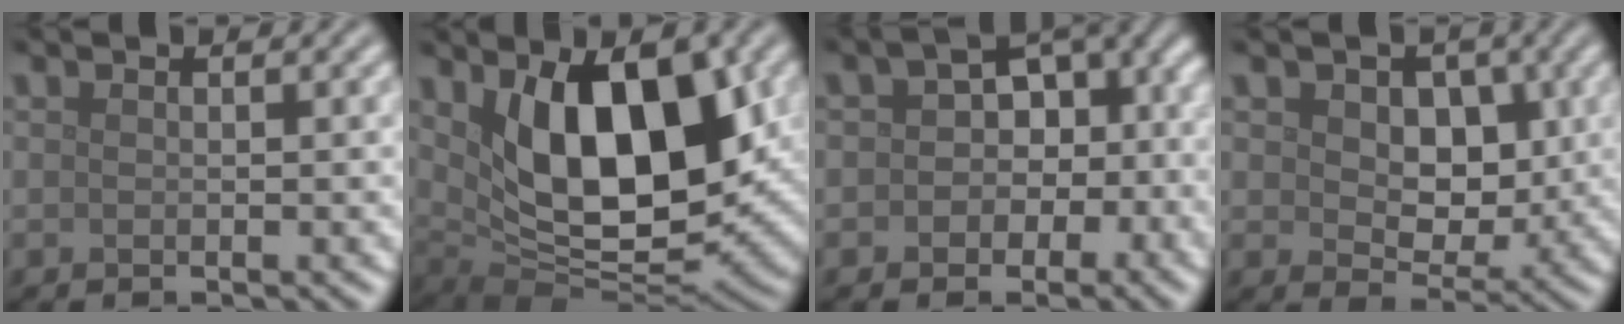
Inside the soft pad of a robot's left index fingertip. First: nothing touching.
{"total": 12.1, "force": [2.7, 5.5, 10.4], "torque": [-0.146, -0.014, 0.048]}
{"total": 7.3, "force": [0.1, 5.3, 5.0], "torque": [-0.043, 0.000, -0.006]}
{"total": 4.9, "force": [1.1, 3.5, 3.4], "torque": [-0.057, -0.009, 0.009]}